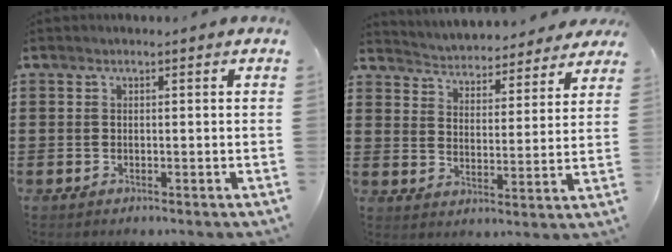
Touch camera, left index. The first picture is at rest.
{"total": 3.9, "force": [3.9, 0.0, -0.4], "torque": [-0.019, -0.034, 0.063]}